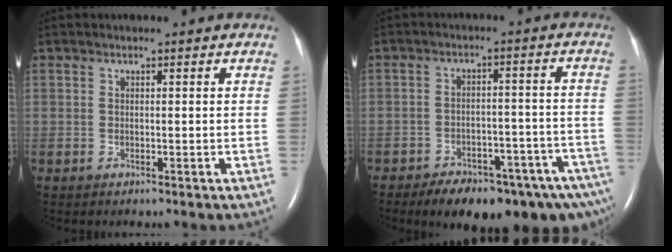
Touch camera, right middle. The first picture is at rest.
{"total": 16.9, "force": [-12.5, 5.0, 10.2], "torque": [-0.088, 0.024, -0.164]}